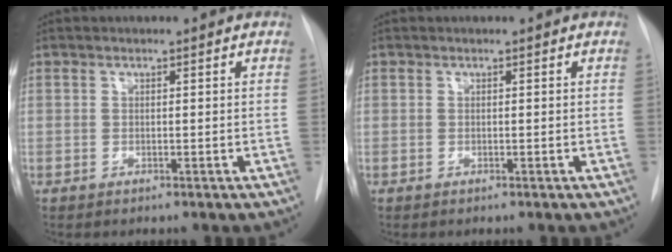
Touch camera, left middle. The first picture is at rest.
{"total": 0.0}